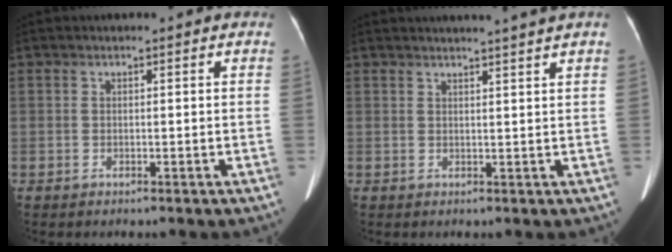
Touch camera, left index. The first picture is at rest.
{"total": 5.5, "force": [4.8, -1.3, 2.3], "torque": [-0.024, 0.010, 0.053]}